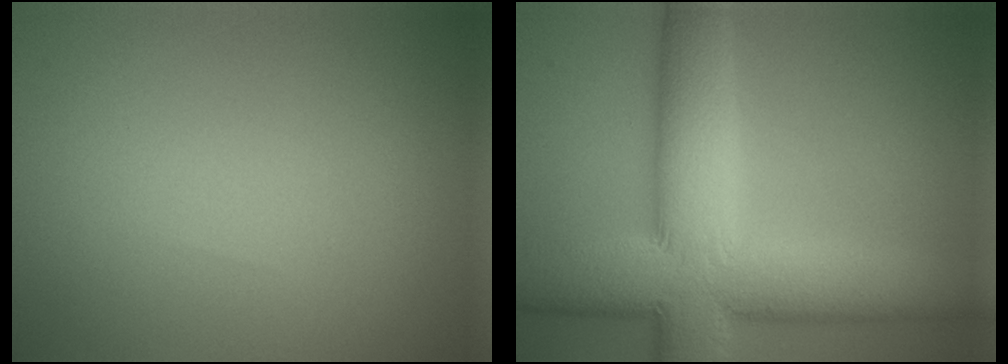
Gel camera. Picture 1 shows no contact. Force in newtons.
{"total": 12.7, "press": 12.7, "slide": 0.8}